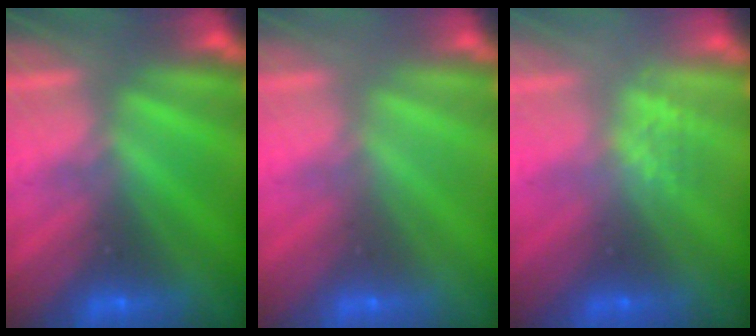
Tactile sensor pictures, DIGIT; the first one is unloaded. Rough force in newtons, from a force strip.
{"total": 3.2}
{"total": 2.8}